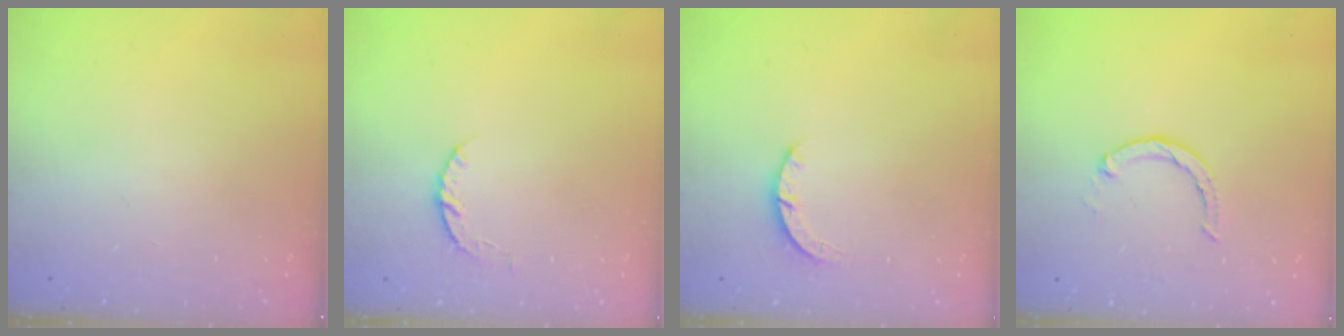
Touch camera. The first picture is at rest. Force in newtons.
{"total": 4.1, "press": 4.1, "slide": 0.6}
{"total": 2.9, "press": 2.9, "slide": 0.4}
{"total": 3.0, "press": 3.0, "slide": 0.4}